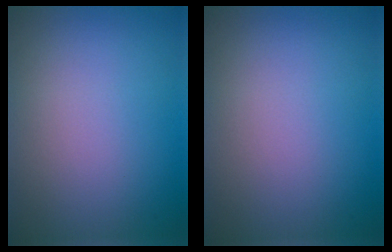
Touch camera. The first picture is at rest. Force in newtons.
{"total": 0.0}